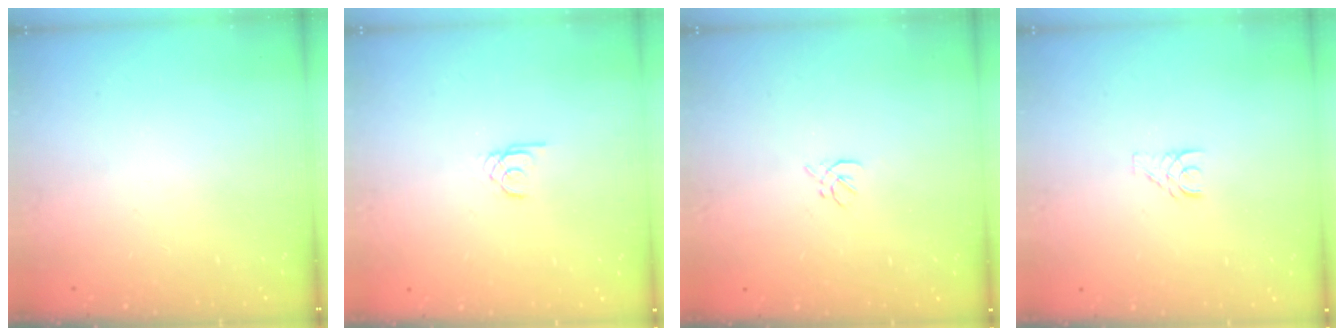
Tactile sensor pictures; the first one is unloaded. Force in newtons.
{"total": 1.5, "press": 1.5, "slide": 0.1}
{"total": 2.1, "press": 2.0, "slide": 0.7}
{"total": 3.6, "press": 3.6, "slide": 0.4}